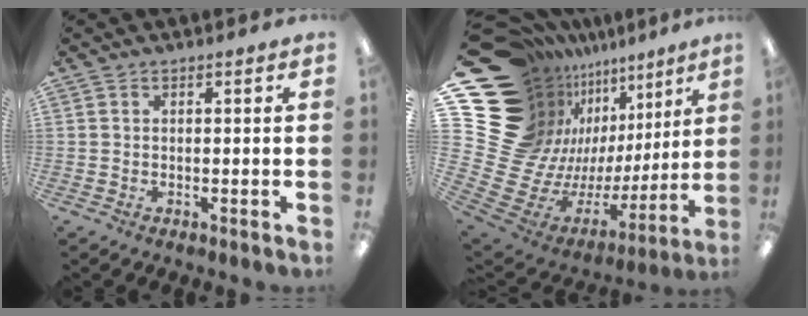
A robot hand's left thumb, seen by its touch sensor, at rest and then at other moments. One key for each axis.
{"total": 20.9, "fx": 7.4, "fy": 15.8, "fz": 11.4, "tx": -0.208, "ty": -0.126, "tz": 0.198}